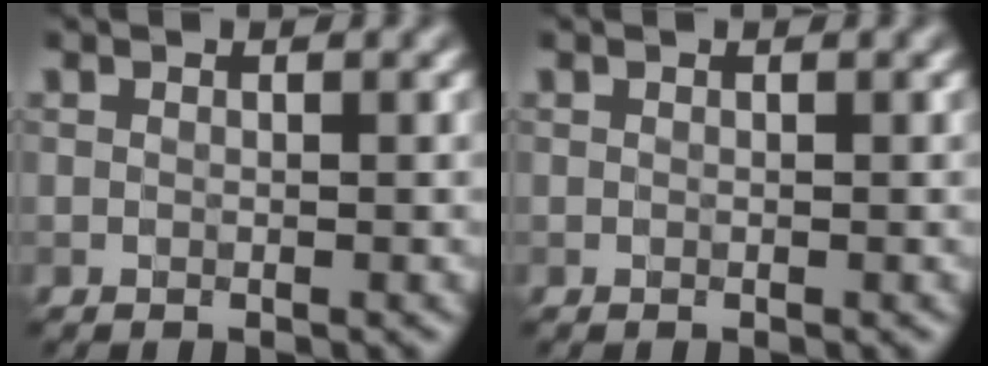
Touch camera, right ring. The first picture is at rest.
{"total": 0.0}